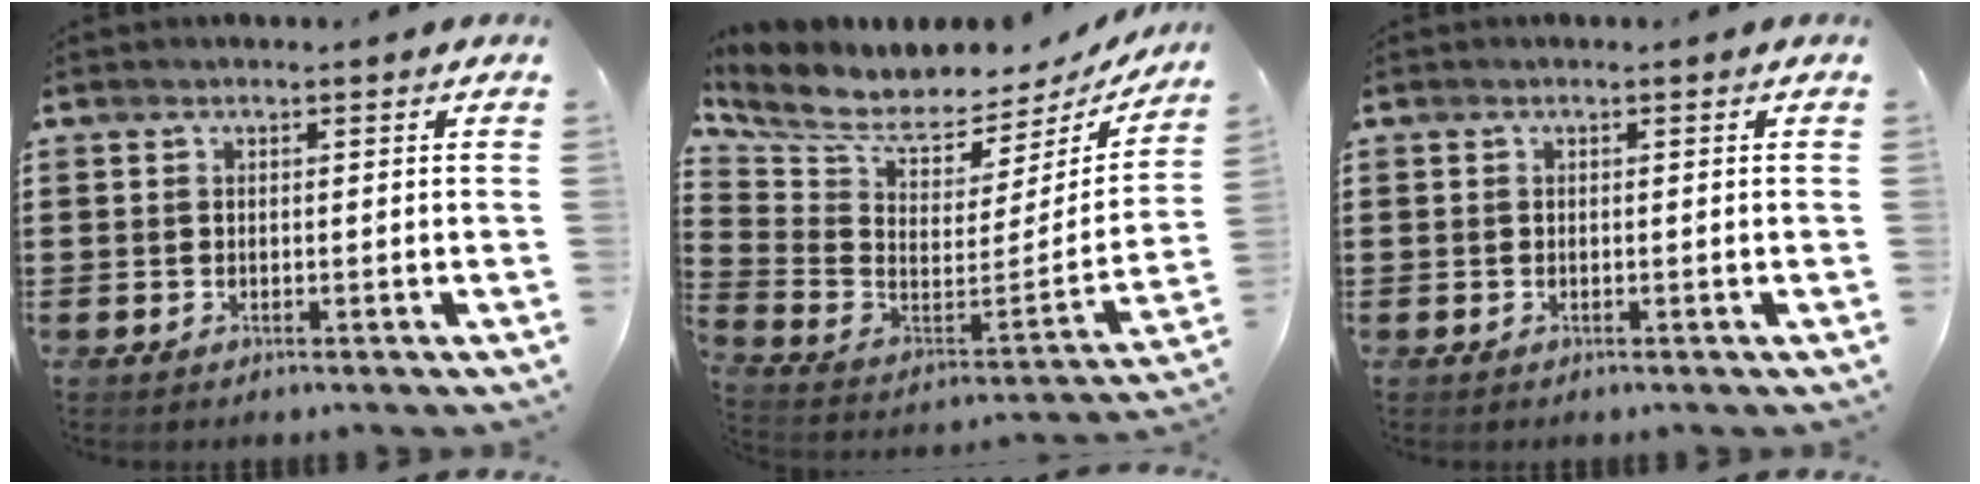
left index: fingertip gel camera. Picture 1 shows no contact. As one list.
[{"total": 5.4, "force": [4.8, 1.7, 1.8], "torque": [-0.068, -0.053, 0.081]}, {"total": 0.0}]